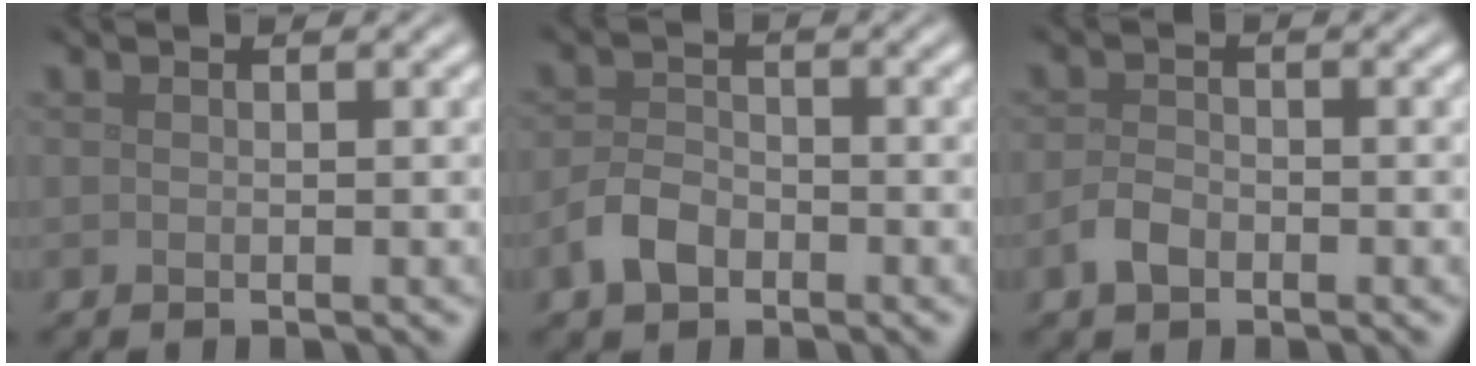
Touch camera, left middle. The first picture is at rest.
{"total": 2.9, "force": [-1.7, 1.8, 1.5], "torque": [-0.027, 0.005, -0.040]}
{"total": 2.0, "force": [-1.1, 1.2, 1.1], "torque": [-0.022, 0.002, -0.025]}